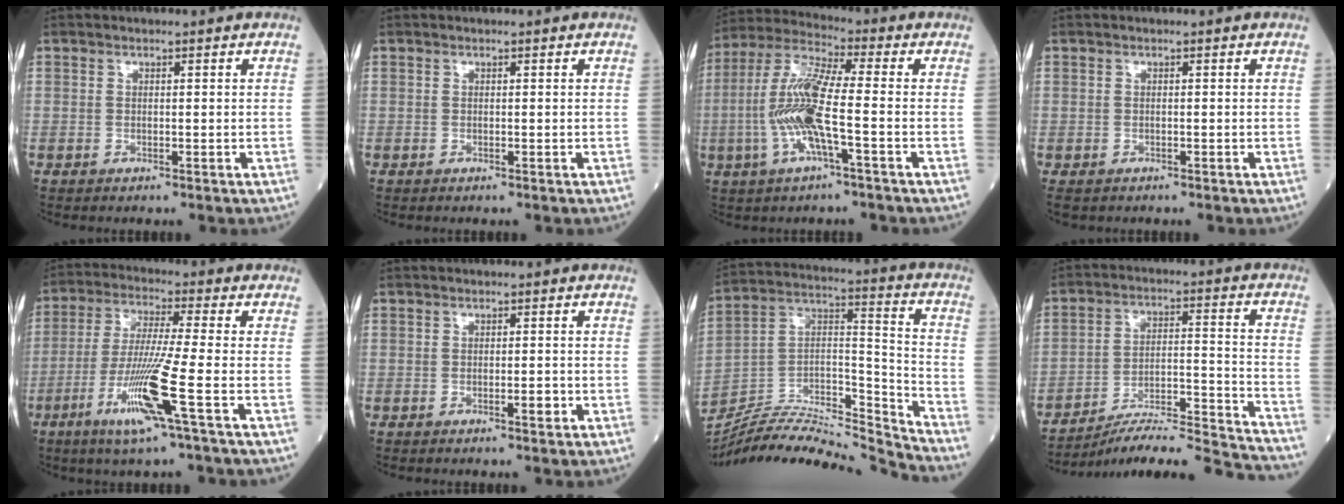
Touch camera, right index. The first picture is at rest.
{"total": 0.0}
{"total": 11.8, "force": [-2.4, 1.2, 11.5], "torque": [-0.248, 0.006, -0.054]}
{"total": 1.6, "force": [-1.0, 1.3, 0.3], "torque": [-0.010, 0.001, -0.014]}
{"total": 11.7, "force": [-4.7, -1.2, 10.7], "torque": [-0.214, -0.024, -0.093]}
{"total": 1.6, "force": [-0.5, 0.3, 1.5], "torque": [-0.024, -0.001, -0.008]}
{"total": 22.4, "force": [-21.6, 1.0, 5.7], "torque": [-0.114, 0.034, -0.358]}
{"total": 19.8, "force": [-18.9, -0.4, 5.9], "torque": [-0.074, 0.015, -0.283]}